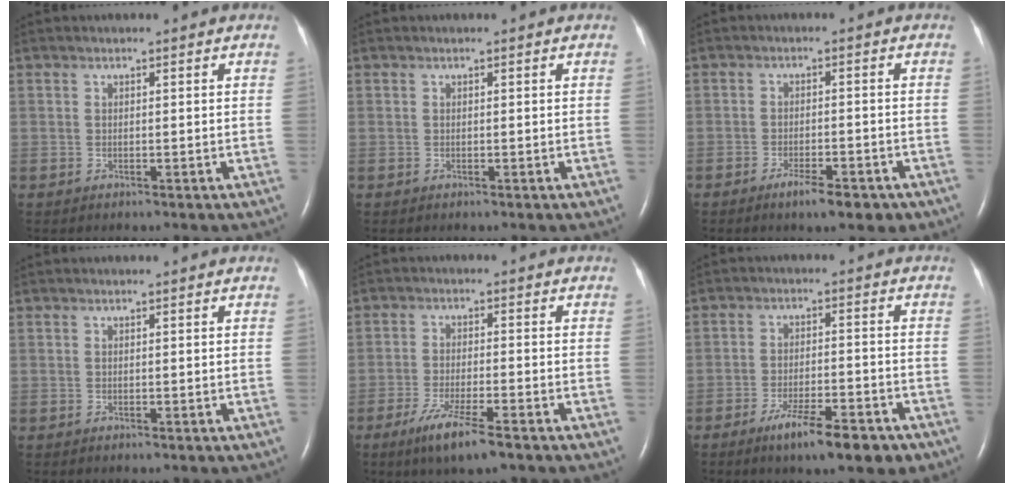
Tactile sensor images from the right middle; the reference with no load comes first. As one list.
[{"total": 0.0}, {"total": 5.3, "force": [-3.5, 1.5, 3.7], "torque": [-0.056, -0.002, -0.046]}, {"total": 0.0}, {"total": 7.0, "force": [-4.5, 0.5, 5.3], "torque": [-0.108, -0.017, -0.079]}, {"total": 8.9, "force": [-5.9, 1.7, 6.4], "torque": [-0.102, -0.009, -0.089]}]